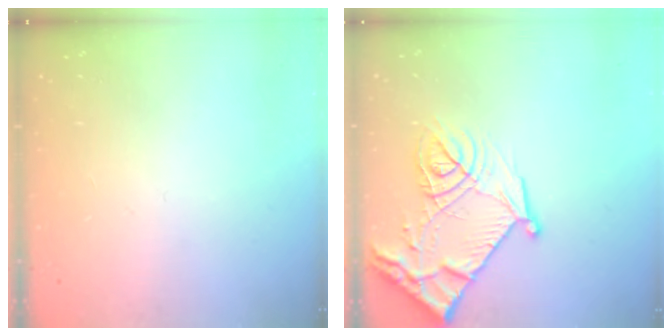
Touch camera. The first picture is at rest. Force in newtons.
{"total": 16.3, "press": 16.3, "slide": 1.8}